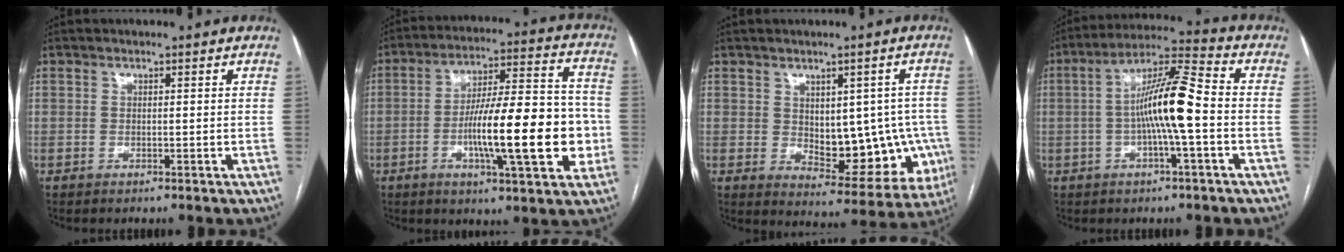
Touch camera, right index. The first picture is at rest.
{"total": 18.0, "force": [-3.9, 3.3, 17.3], "torque": [-0.276, 0.015, -0.058]}
{"total": 13.4, "force": [-0.7, 6.9, 11.5], "torque": [-0.138, 0.009, 0.016]}
{"total": 11.0, "force": [-1.3, 0.7, 10.9], "torque": [-0.198, 0.020, -0.030]}